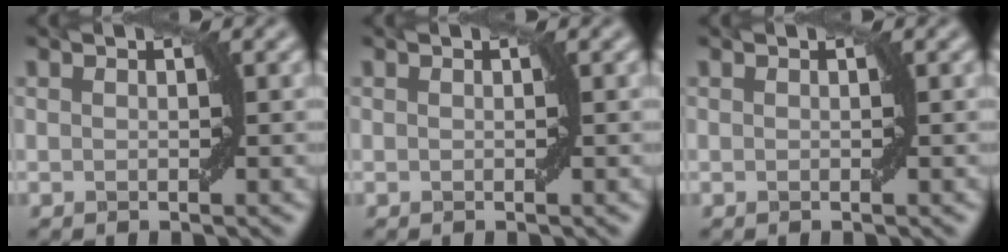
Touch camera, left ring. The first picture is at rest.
{"total": 0.0}
{"total": 0.0}